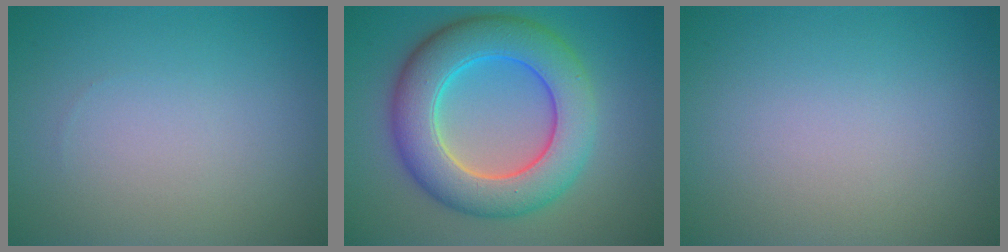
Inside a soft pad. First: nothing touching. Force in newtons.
{"total": 9.2, "press": 9.2, "slide": 0.4}
{"total": 0.0}